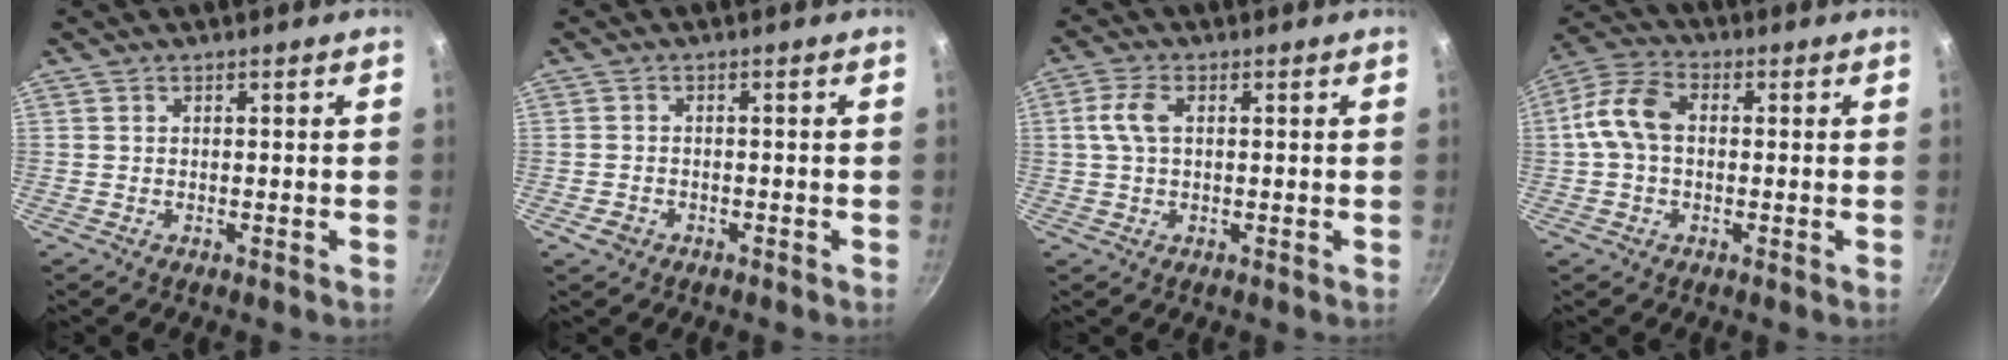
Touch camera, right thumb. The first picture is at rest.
{"total": 2.2, "force": [-1.2, 1.6, 0.8], "torque": [-0.017, 0.015, -0.018]}
{"total": 4.6, "force": [0.8, 2.7, 3.7], "torque": [-0.078, 0.011, 0.013]}
{"total": 8.8, "force": [0.3, 6.1, 6.3], "torque": [-0.116, 0.026, -0.009]}